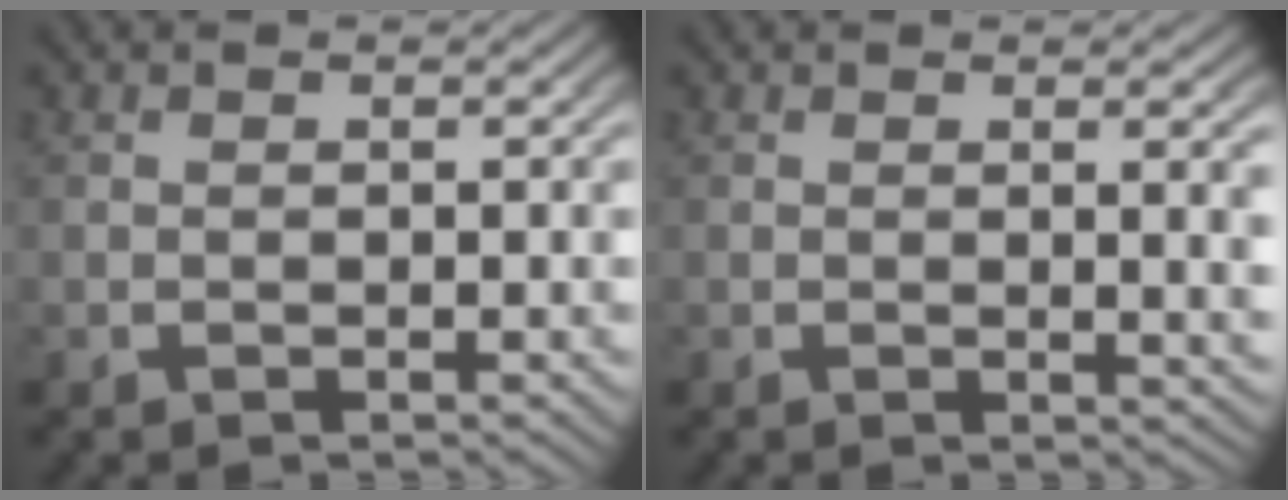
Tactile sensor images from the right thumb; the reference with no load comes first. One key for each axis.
{"total": 2.3, "fx": 0.6, "fy": 0.1, "fz": 2.2, "tx": -0.026, "ty": -0.003, "tz": 0.009}